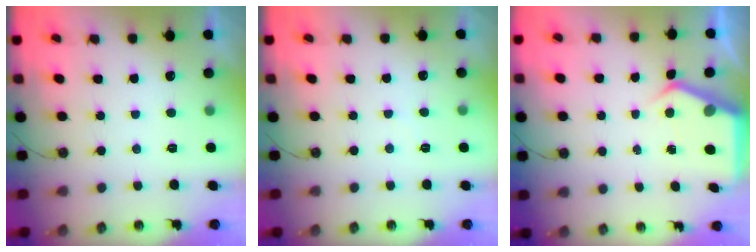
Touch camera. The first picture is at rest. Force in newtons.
{"total": 2.8, "press": 2.8, "slide": 0.5}
{"total": 5.1, "press": 5.1, "slide": 0.3}